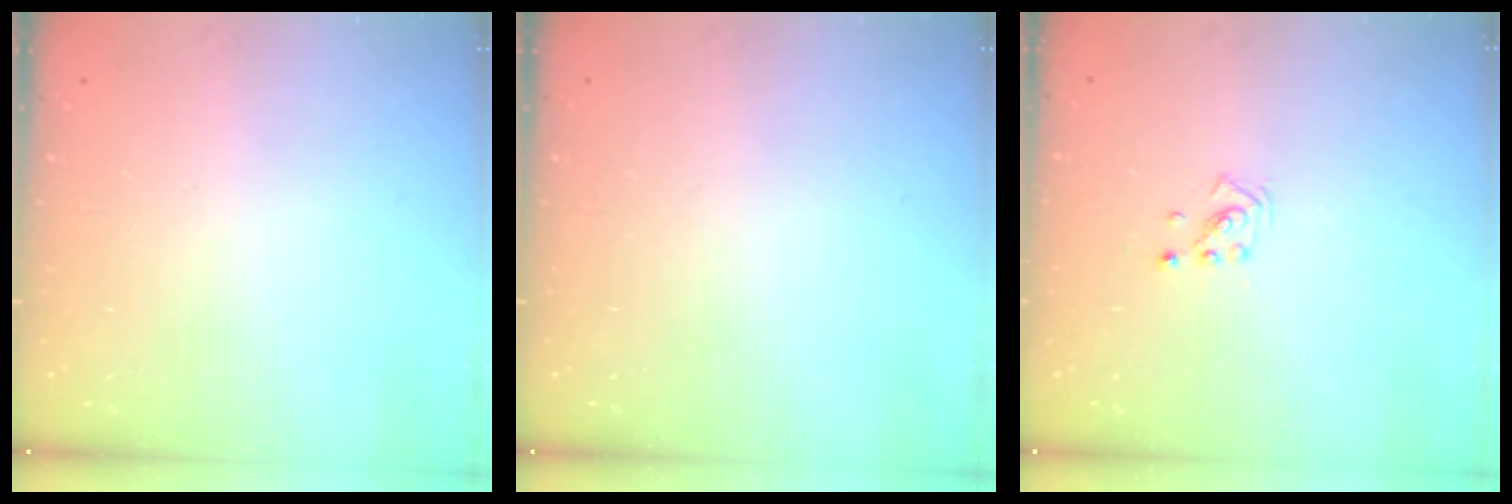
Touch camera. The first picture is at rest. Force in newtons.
{"total": 0.0}
{"total": 1.9, "press": 1.9, "slide": 0.1}